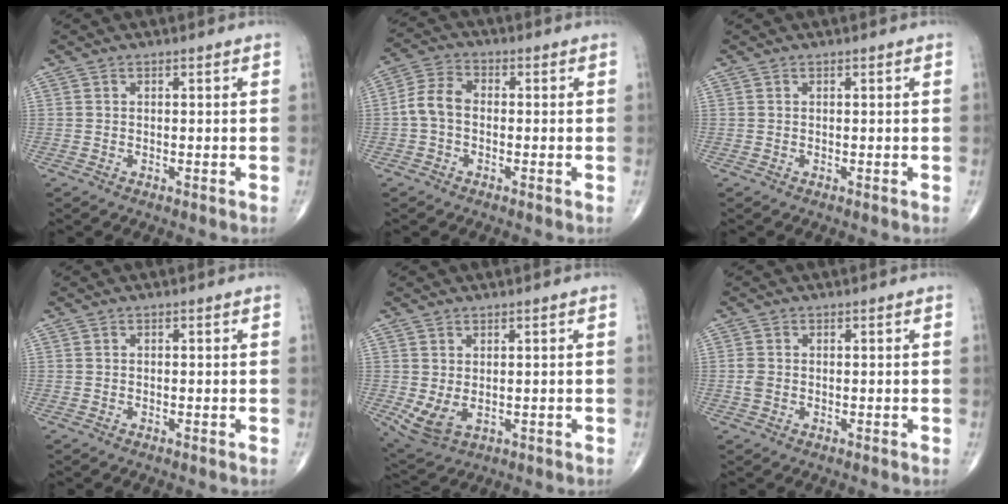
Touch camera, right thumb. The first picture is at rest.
{"total": 5.9, "force": [-0.8, 4.0, 4.2], "torque": [-0.079, 0.020, -0.028]}
{"total": 0.0}
{"total": 0.0}
{"total": 5.4, "force": [-0.2, 3.3, 4.2], "torque": [-0.083, -0.004, 0.014]}
{"total": 1.7, "force": [-0.3, 1.3, 1.1], "torque": [-0.028, 0.004, -0.006]}